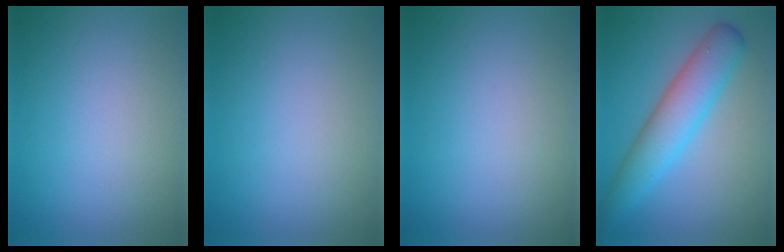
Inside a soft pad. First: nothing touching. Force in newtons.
{"total": 0.0}
{"total": 0.0}
{"total": 5.6, "press": 5.6, "slide": 0.3}